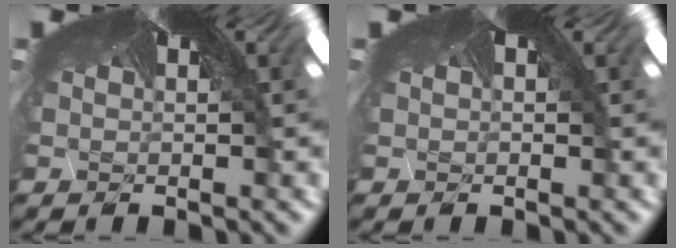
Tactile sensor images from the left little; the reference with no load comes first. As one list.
[{"total": 0.0}]